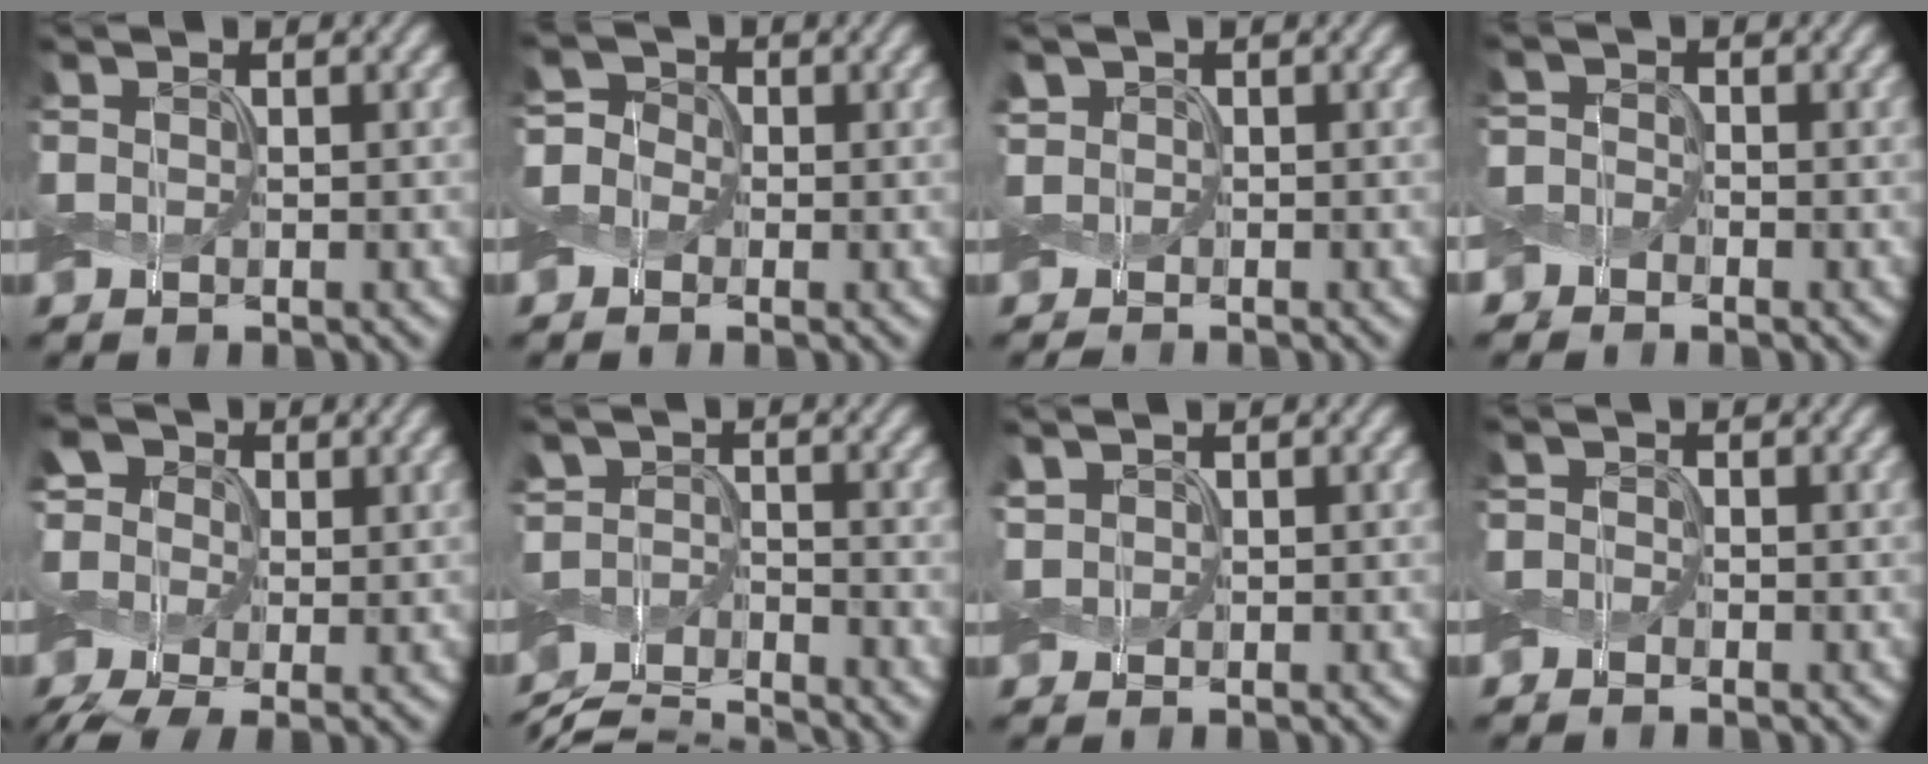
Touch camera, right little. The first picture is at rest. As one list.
[{"total": 2.8, "force": [-0.5, 2.7, 0.8], "torque": [0.004, 0.016, -0.036]}, {"total": 0.9, "force": [0.3, 0.9, 0.0], "torque": [-0.004, 0.005, 0.001]}, {"total": 2.5, "force": [-1.6, 1.9, 0.4], "torque": [0.011, 0.013, -0.053]}, {"total": 7.8, "force": [-0.3, 5.9, 5.1], "torque": [-0.118, -0.009, -0.013]}, {"total": 6.1, "force": [-5.9, 1.0, 1.2], "torque": [-0.013, -0.010, -0.123]}, {"total": 0.8, "force": [0.6, 0.6, 0.2], "torque": [-0.006, 0.003, 0.012]}, {"total": 0.9, "force": [-0.8, 0.5, -0.1], "torque": [0.009, 0.002, -0.022]}]